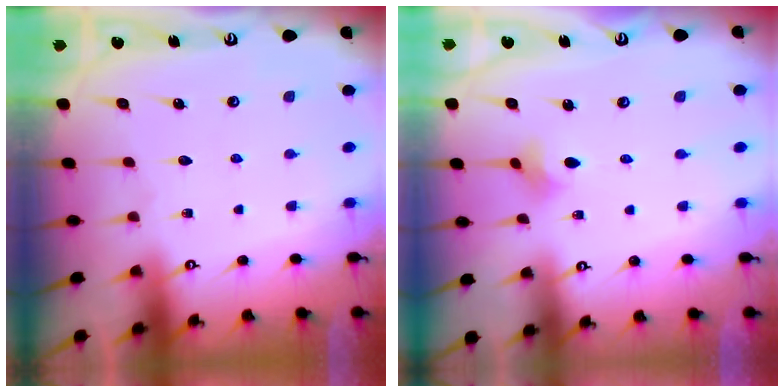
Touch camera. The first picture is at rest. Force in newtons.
{"total": 3.2, "press": 3.2, "slide": 0.7}